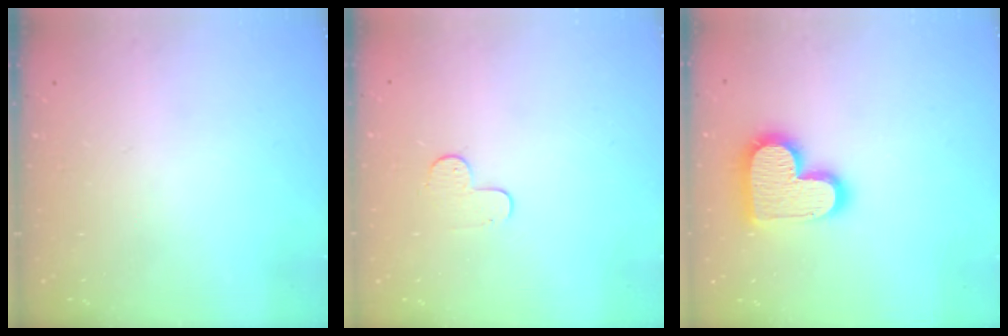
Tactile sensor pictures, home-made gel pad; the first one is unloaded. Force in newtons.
{"total": 4.5, "press": 4.5, "slide": 0.5}
{"total": 16.6, "press": 16.6, "slide": 1.1}